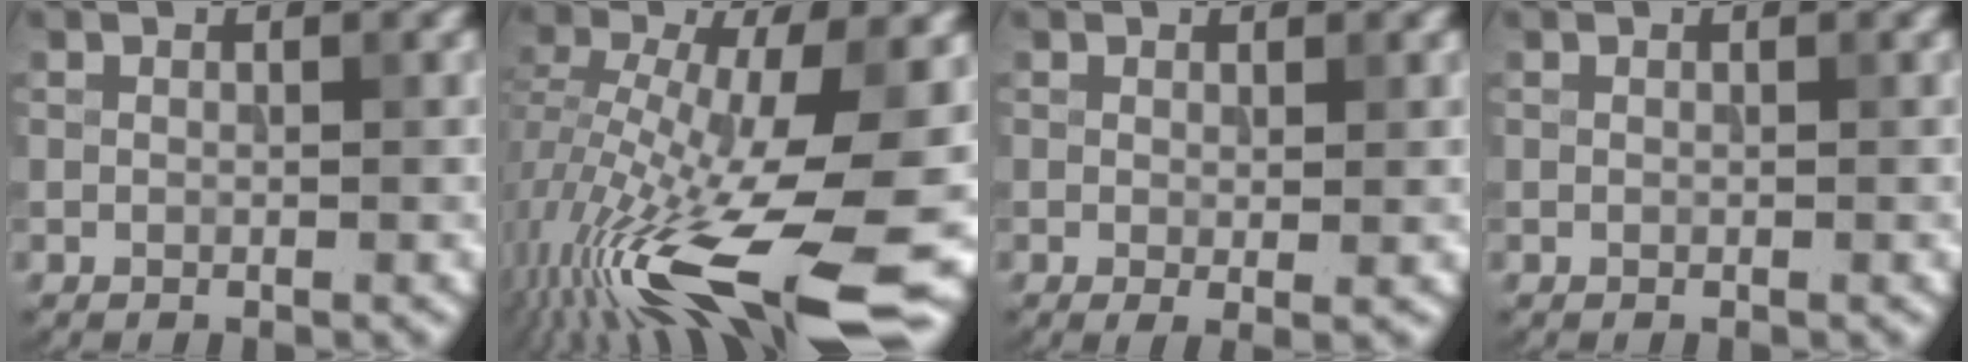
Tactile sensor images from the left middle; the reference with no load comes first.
{"total": 15.6, "force": [-5.5, 4.5, 13.9], "torque": [-0.258, 0.000, -0.093]}
{"total": 1.5, "force": [0.1, 0.2, 1.5], "torque": [-0.021, -0.011, 0.002]}
{"total": 0.0}